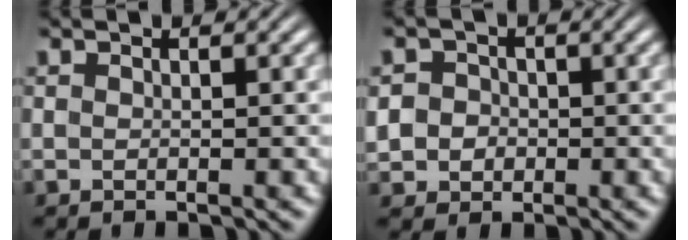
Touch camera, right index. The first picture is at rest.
{"total": 4.8, "force": [-0.7, 4.5, 1.6], "torque": [-0.047, -0.016, -0.012]}